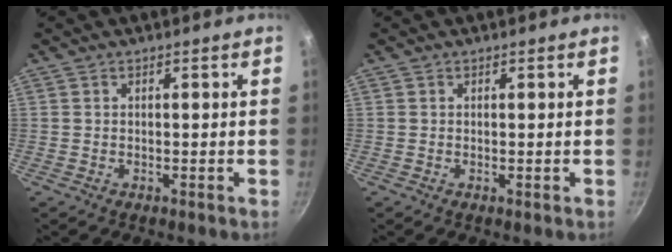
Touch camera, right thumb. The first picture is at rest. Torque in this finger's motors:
{"motor_torque": [-0.52, 0.24, -0.09, 0.19, 0.02]}